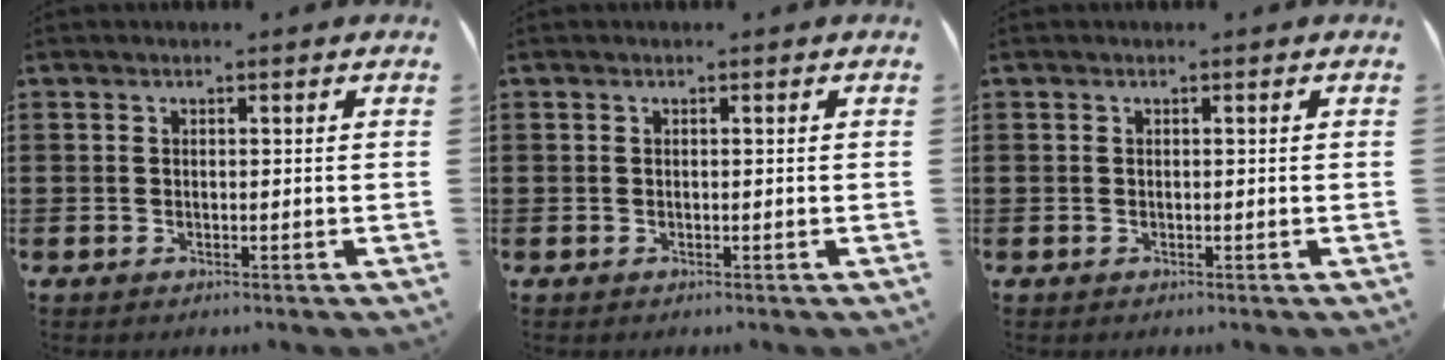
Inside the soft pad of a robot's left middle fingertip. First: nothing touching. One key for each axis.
{"total": 0.0}
{"total": 0.0}